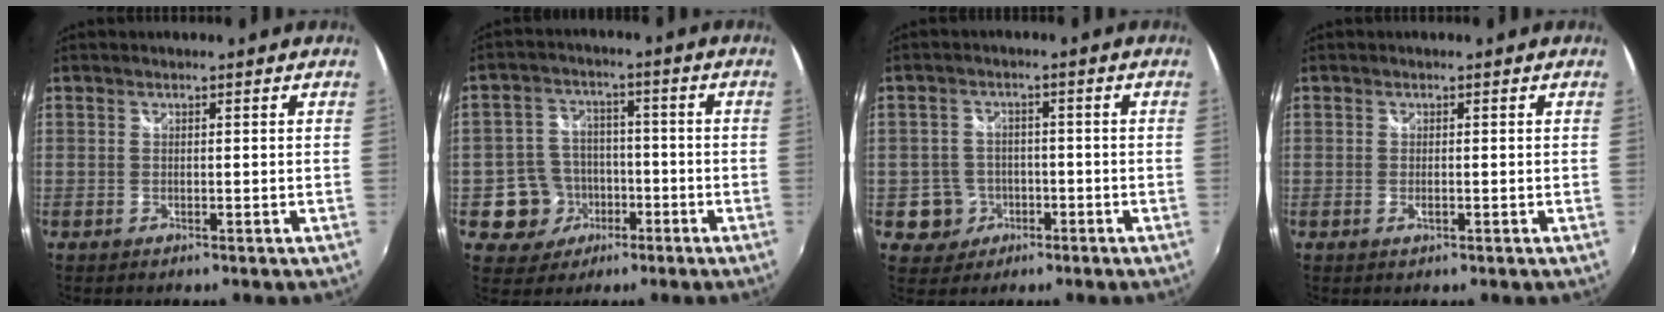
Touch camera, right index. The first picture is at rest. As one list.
[{"total": 8.4, "force": [-3.1, 7.7, 1.3], "torque": [-0.051, 0.023, -0.041]}, {"total": 5.4, "force": [-1.9, 5.1, 0.5], "torque": [-0.025, 0.018, -0.024]}, {"total": 1.1, "force": [-0.4, 0.4, 1.0], "torque": [-0.021, -0.004, -0.005]}]